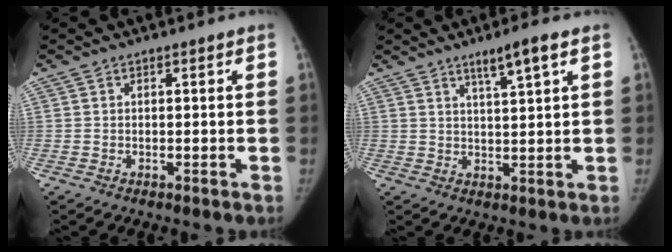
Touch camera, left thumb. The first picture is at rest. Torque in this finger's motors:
{"motor_torque": [0.27, -0.23, 0.63, -0.42, 0.01]}